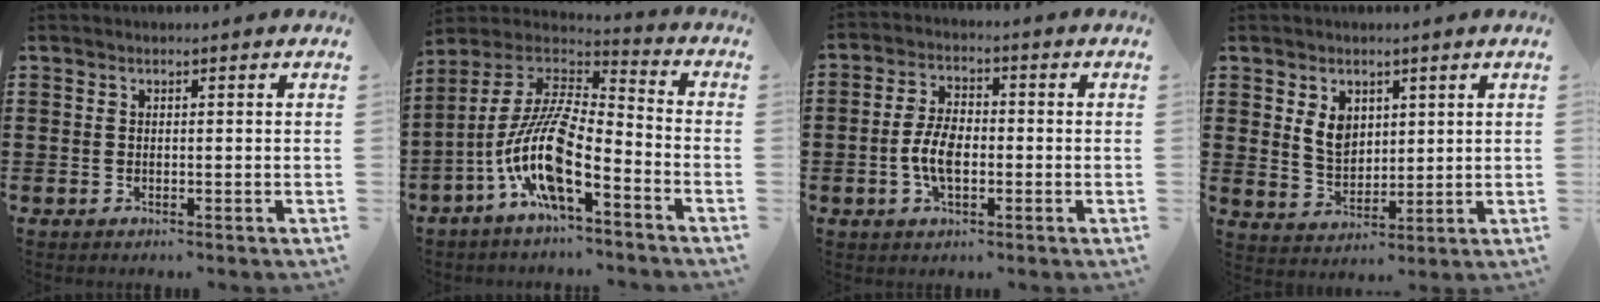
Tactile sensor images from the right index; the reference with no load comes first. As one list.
[{"total": 12.9, "force": [-6.0, 3.6, 10.9], "torque": [-0.254, -0.022, -0.128]}, {"total": 5.8, "force": [-1.2, 3.0, 4.9], "torque": [-0.114, -0.002, -0.029]}, {"total": 5.0, "force": [2.1, 3.6, 2.7], "torque": [-0.059, 0.009, 0.036]}]